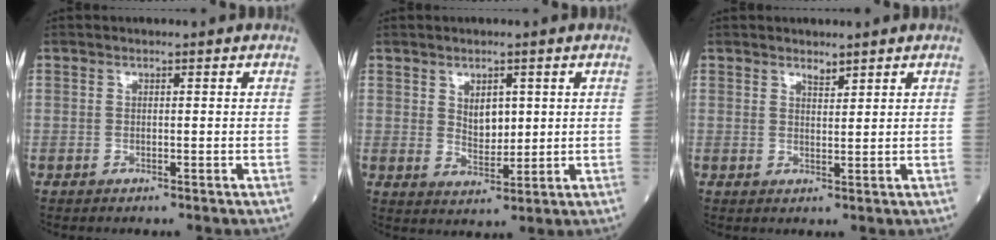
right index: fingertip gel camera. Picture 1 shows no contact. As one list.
[{"total": 4.2, "force": [1.3, 2.4, 3.1], "torque": [-0.054, -0.004, 0.029]}, {"total": 1.4, "force": [1.3, 0.3, 0.5], "torque": [-0.010, -0.007, 0.022]}]